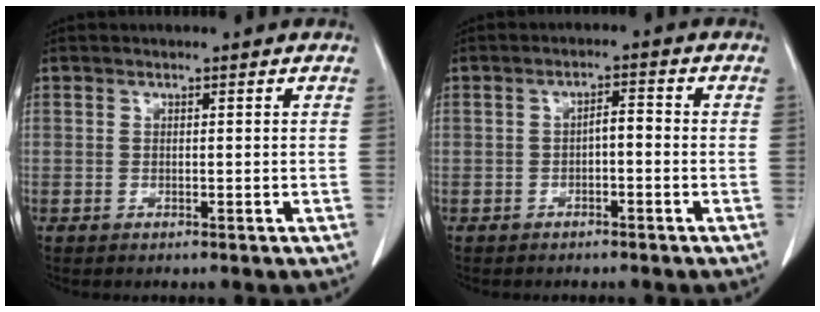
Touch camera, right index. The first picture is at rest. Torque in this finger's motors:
{"motor_torque": [0.11, 0.00, 0.21, 0.04]}